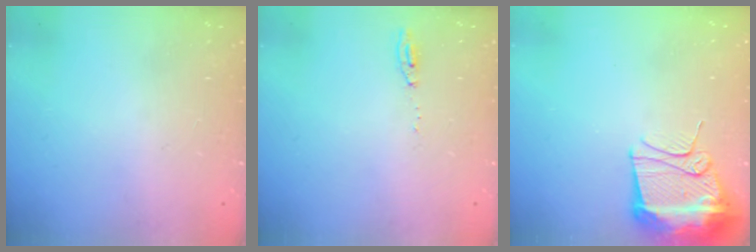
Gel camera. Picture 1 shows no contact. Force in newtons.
{"total": 4.8, "press": 4.8, "slide": 0.6}
{"total": 13.4, "press": 13.4, "slide": 1.3}